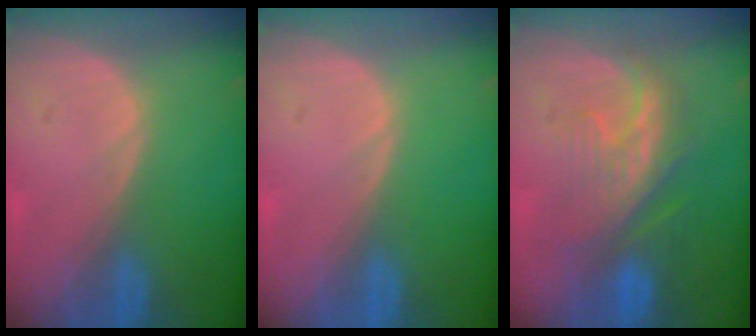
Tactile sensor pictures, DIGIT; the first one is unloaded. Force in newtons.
{"total": 0.0}
{"total": 8.2, "press": 8.0, "slide": 2.0}